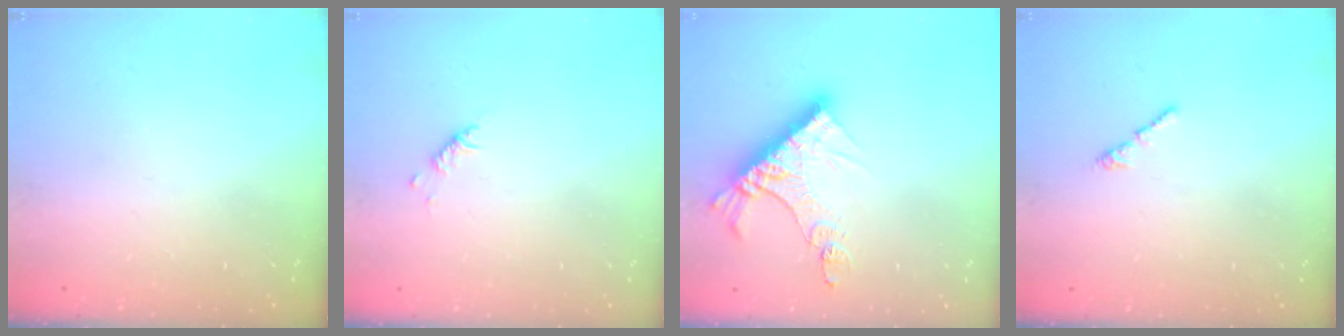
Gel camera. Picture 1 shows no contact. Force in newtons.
{"total": 2.9, "press": 2.9, "slide": 0.6}
{"total": 12.6, "press": 12.6, "slide": 1.1}
{"total": 0.7, "press": 0.6, "slide": 0.4}